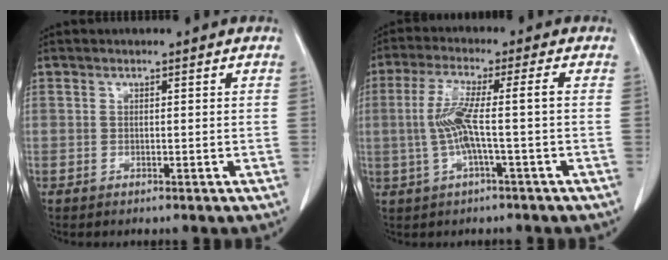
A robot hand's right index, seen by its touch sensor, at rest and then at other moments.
{"total": 7.1, "force": [-0.7, -0.1, 7.1], "torque": [-0.152, 0.016, -0.013]}